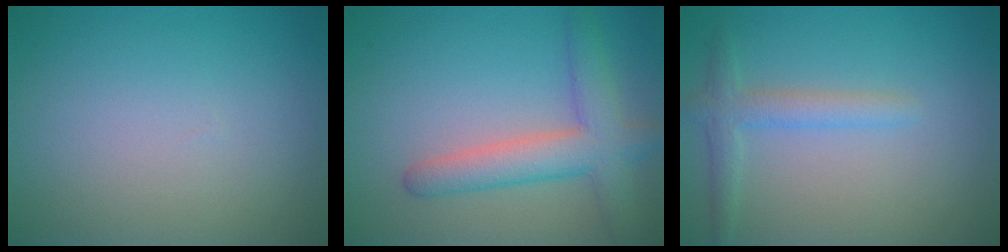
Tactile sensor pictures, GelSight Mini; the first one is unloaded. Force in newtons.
{"total": 4.9, "press": 4.9, "slide": 0.3}
{"total": 2.3, "press": 2.3, "slide": 0.1}